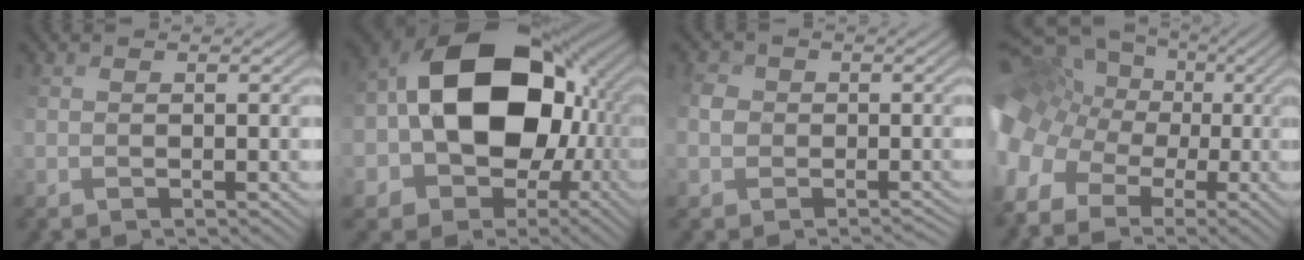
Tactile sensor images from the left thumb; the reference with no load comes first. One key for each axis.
{"total": 18.3, "fx": 1.3, "fy": 13.5, "fz": 12.3, "tx": -0.228, "ty": 0.009, "tz": 0.023}
{"total": 4.1, "fx": -1.9, "fy": 3.6, "fz": 0.9, "tx": -0.011, "ty": 0.002, "tz": -0.030}
{"total": 14.4, "fx": -1.6, "fy": 11.9, "fz": 8.0, "tx": -0.225, "ty": 0.007, "tz": -0.033}